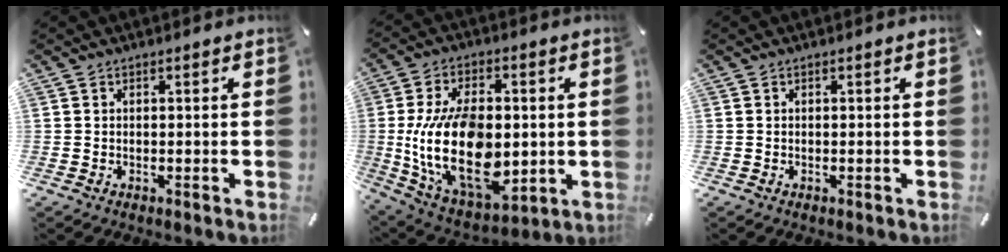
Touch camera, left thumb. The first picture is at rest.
{"total": 23.1, "force": [-0.9, 14.4, 18.1], "torque": [-0.364, -0.014, -0.007]}
{"total": 0.0}